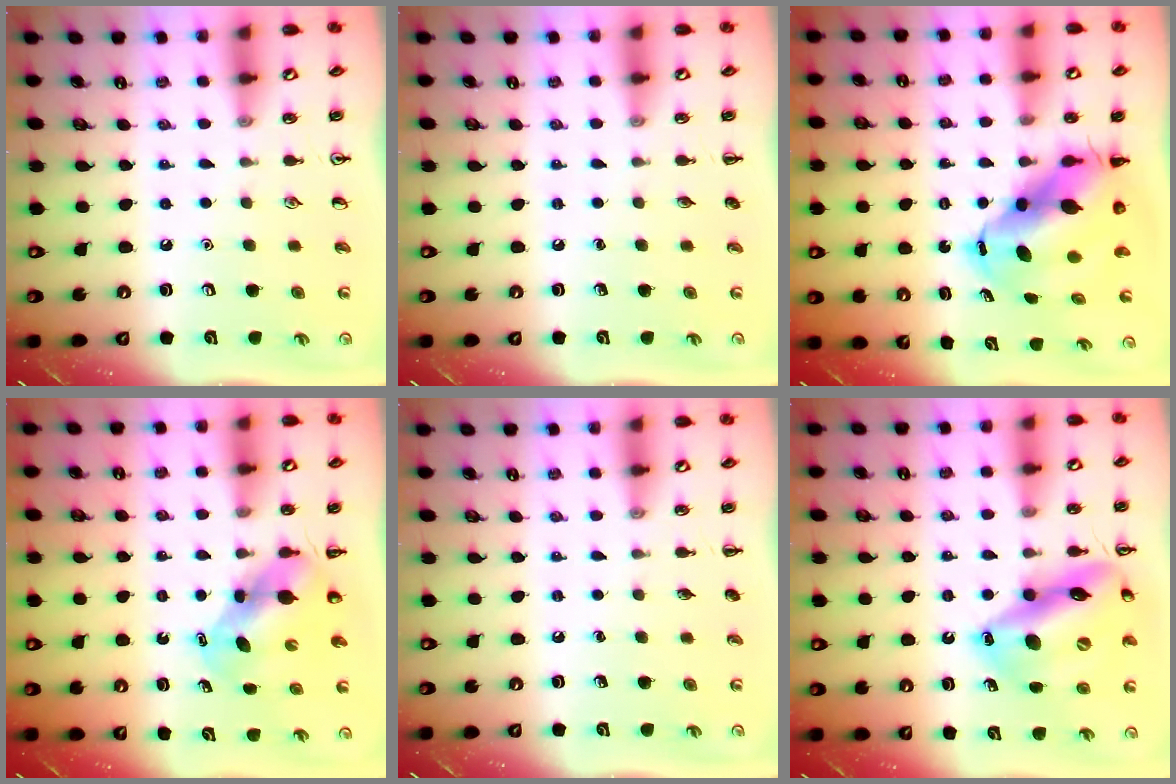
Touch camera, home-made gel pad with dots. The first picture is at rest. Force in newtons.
{"total": 0.0}
{"total": 11.7, "press": 11.4, "slide": 2.8}
{"total": 5.1, "press": 5.1, "slide": 0.5}
{"total": 0.0}
{"total": 18.6, "press": 17.9, "slide": 5.1}